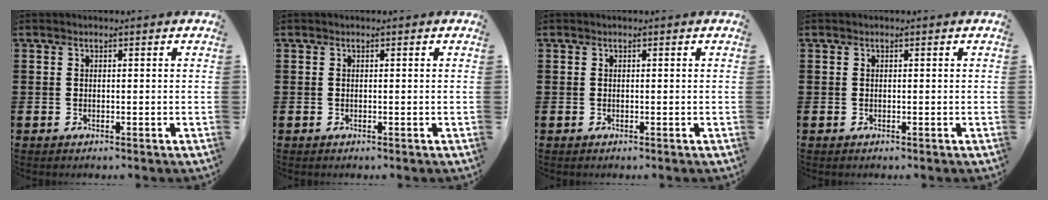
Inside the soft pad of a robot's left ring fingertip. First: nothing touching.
{"total": 0.0}
{"total": 0.0}
{"total": 0.0}